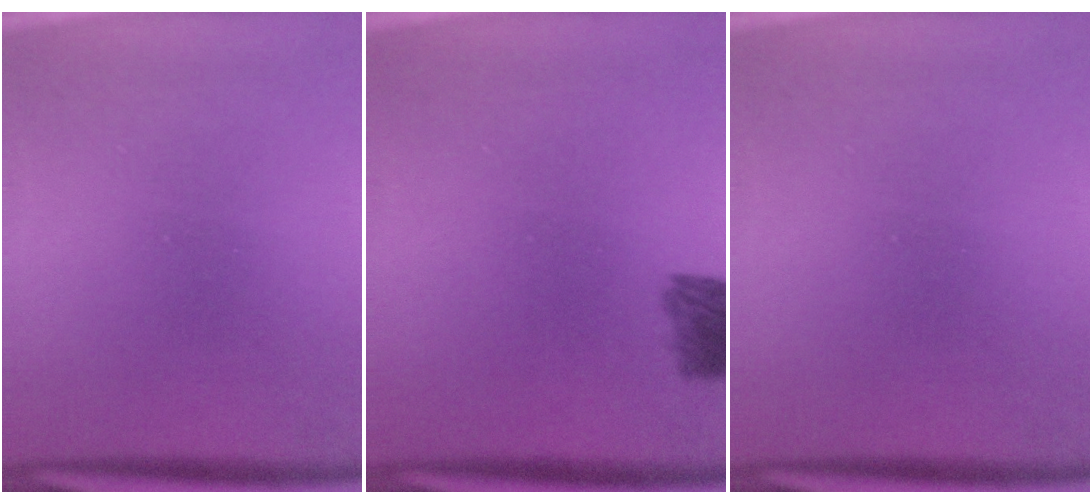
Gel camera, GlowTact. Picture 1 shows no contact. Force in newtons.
{"total": 5.3}
{"total": 0.0}